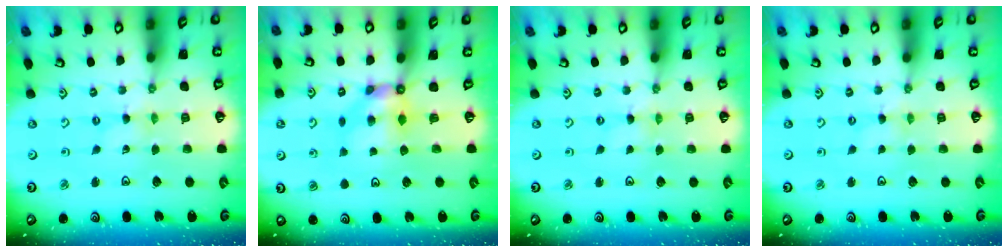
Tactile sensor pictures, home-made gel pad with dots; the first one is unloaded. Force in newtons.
{"total": 5.7, "press": 5.7, "slide": 0.3}
{"total": 0.0}
{"total": 1.0, "press": 1.0, "slide": 0.2}